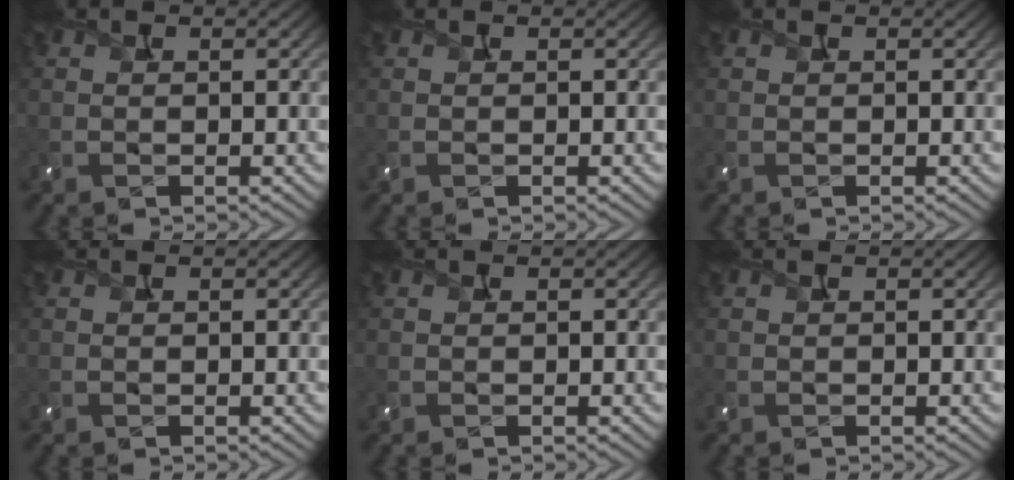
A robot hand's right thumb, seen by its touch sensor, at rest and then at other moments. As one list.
[{"total": 0.0}, {"total": 0.0}, {"total": 0.0}, {"total": 0.0}, {"total": 0.0}]